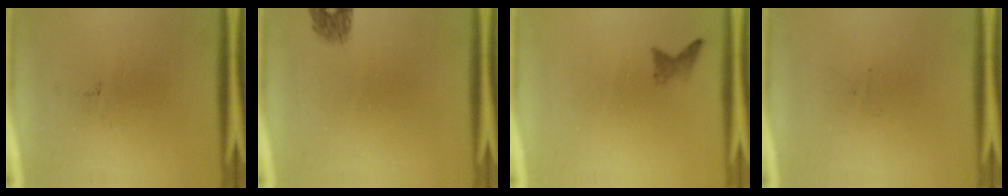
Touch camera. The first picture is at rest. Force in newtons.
{"total": 1.6}
{"total": 1.1}
{"total": 0.0}